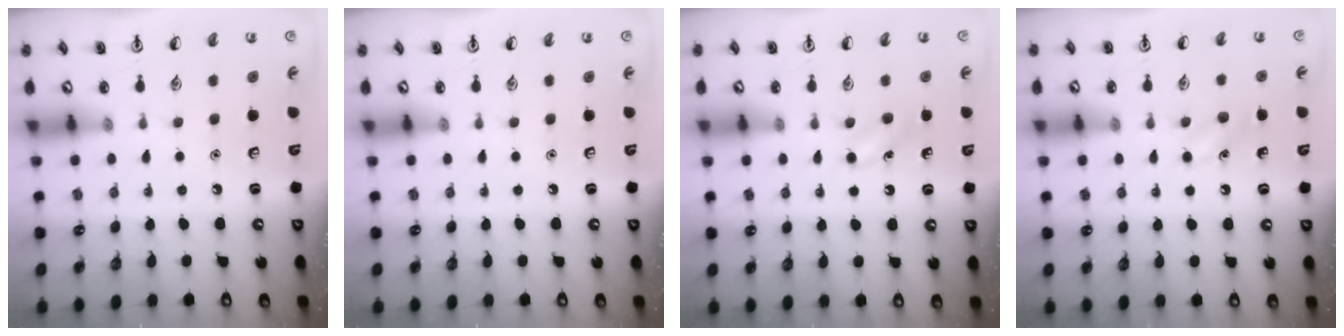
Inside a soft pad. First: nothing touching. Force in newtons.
{"total": 0.0}
{"total": 5.5, "press": 5.2, "slide": 1.7}
{"total": 5.8, "press": 5.7, "slide": 1.4}